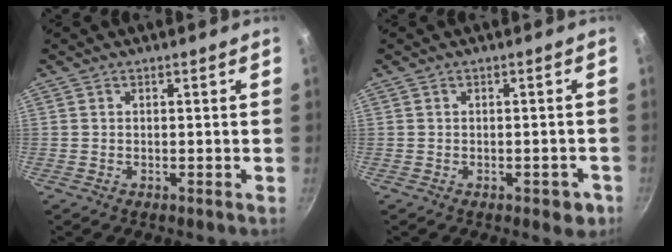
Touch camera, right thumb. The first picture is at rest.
{"total": 3.7, "force": [-1.7, 1.9, 2.7], "torque": [-0.014, 0.016, -0.012]}